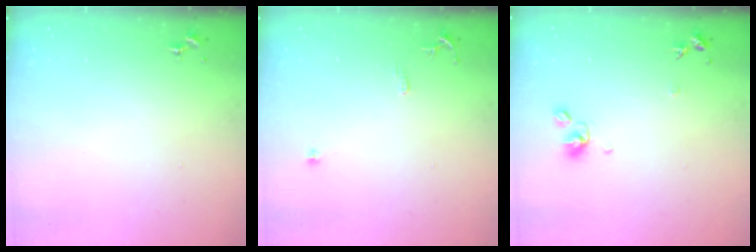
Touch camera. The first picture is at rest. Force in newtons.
{"total": 7.1, "press": 7.1, "slide": 0.7}
{"total": 7.9, "press": 7.9, "slide": 0.8}